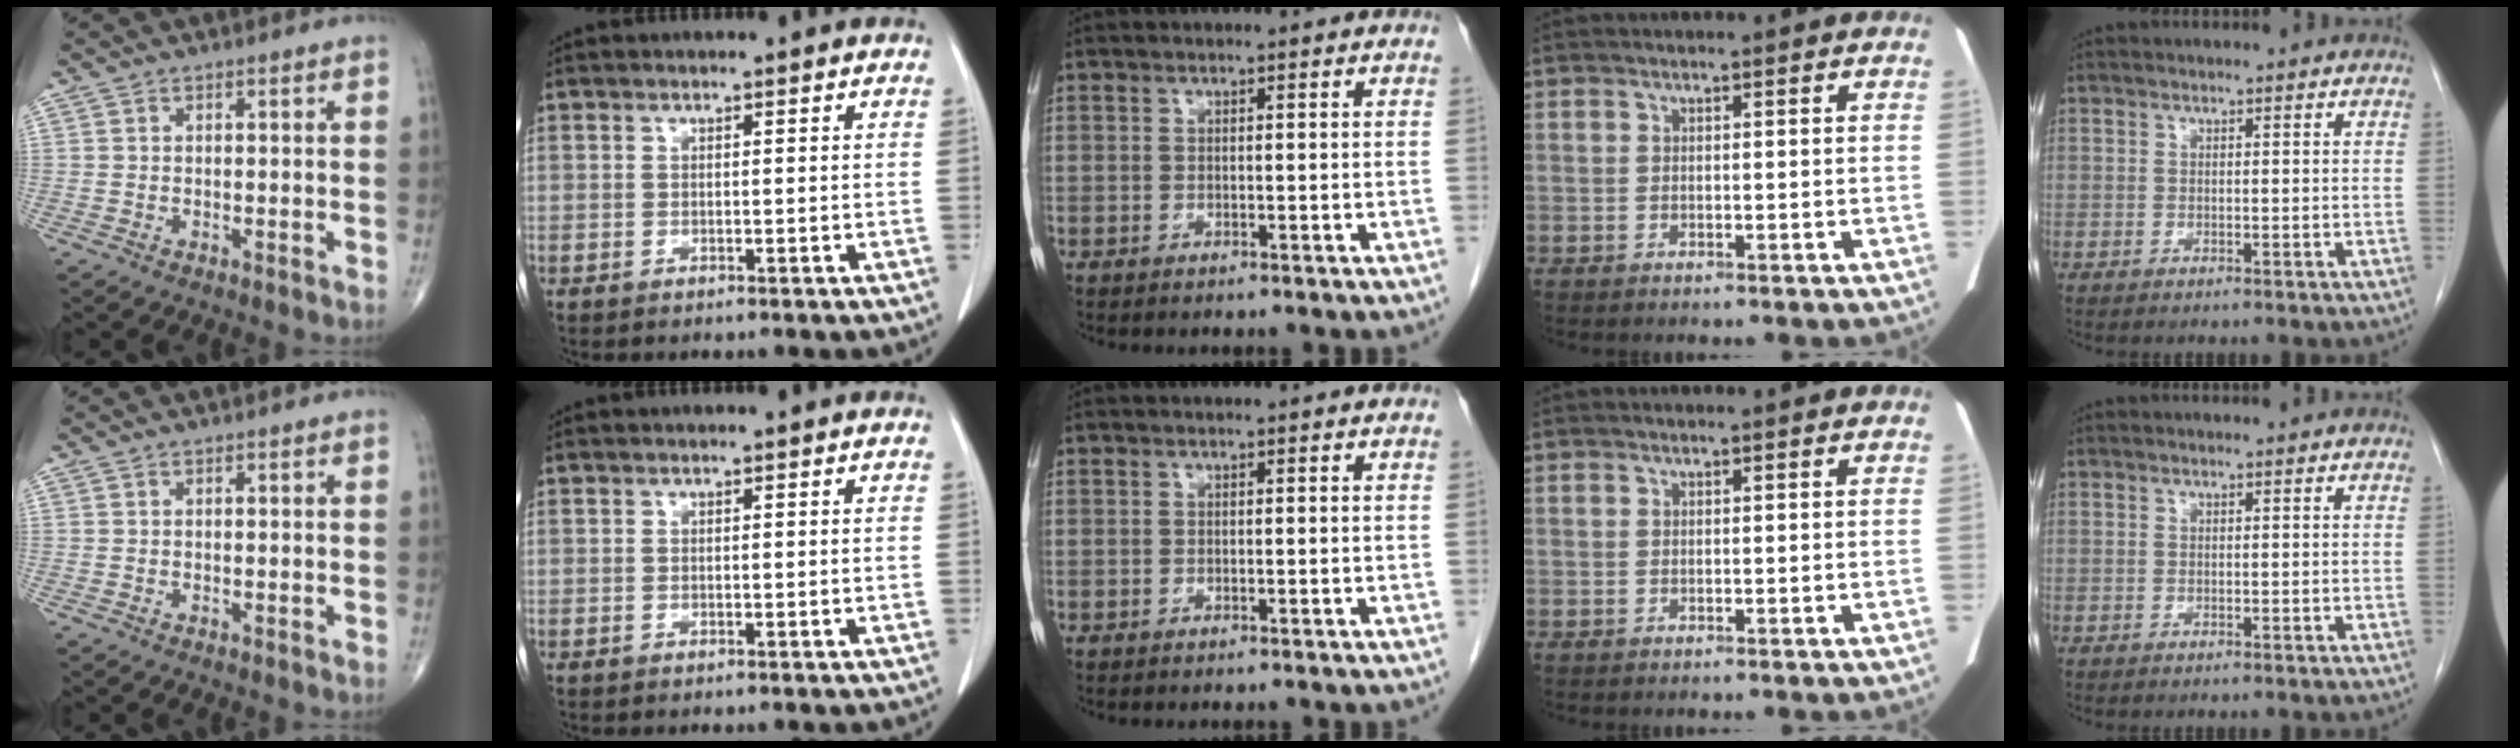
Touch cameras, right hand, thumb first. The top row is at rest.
{}